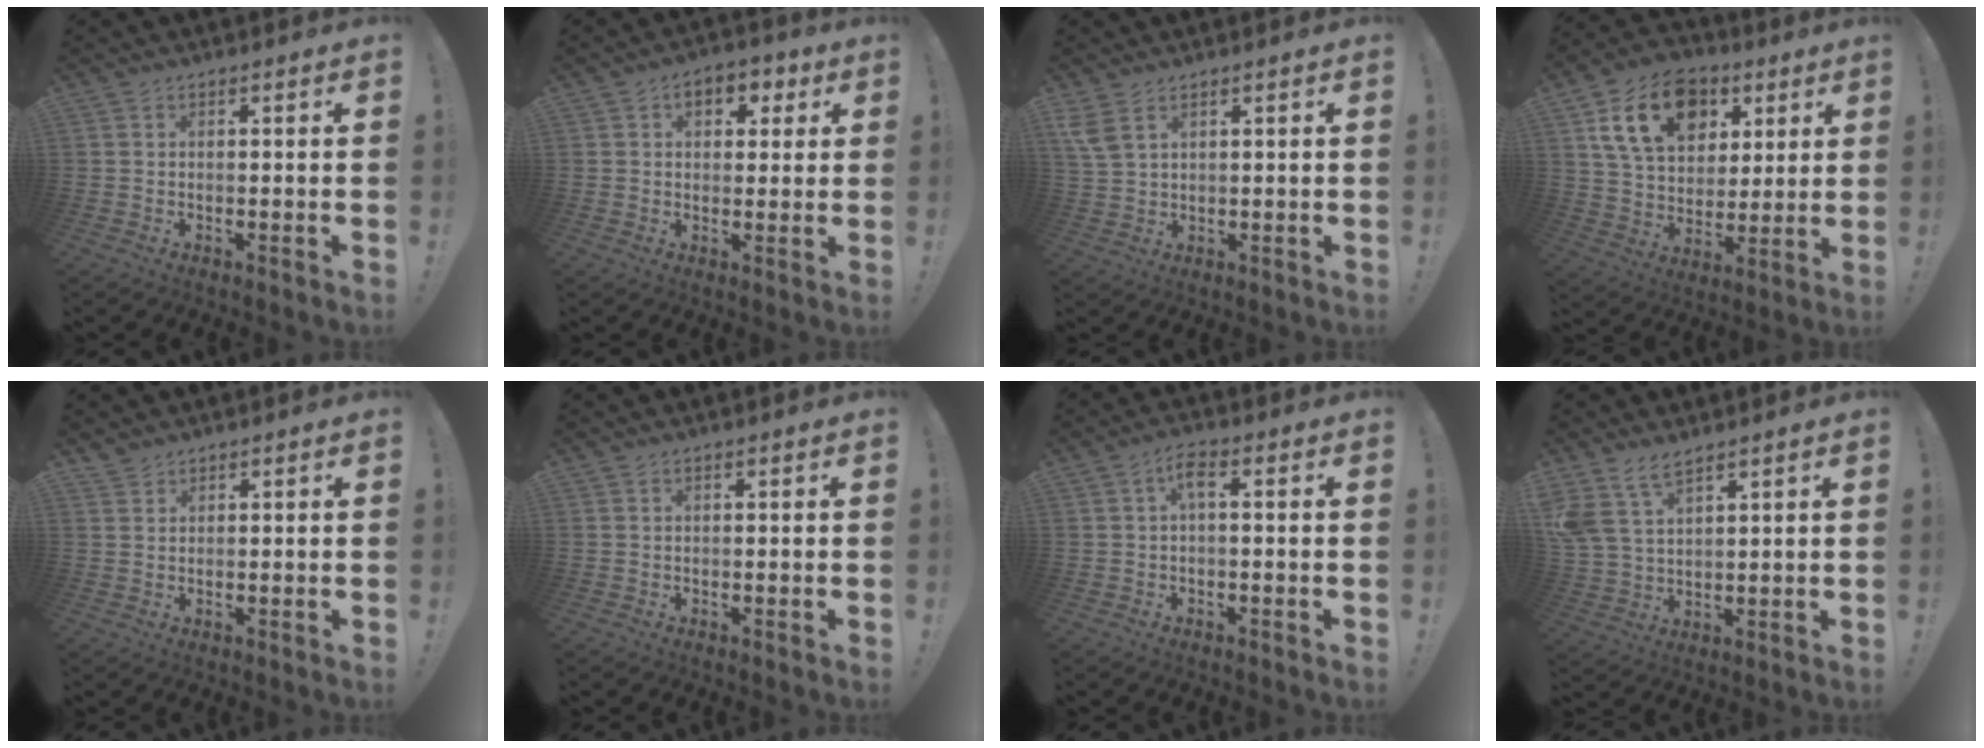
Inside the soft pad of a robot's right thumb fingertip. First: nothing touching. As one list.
[{"total": 6.6, "force": [2.3, 4.6, 4.1], "torque": [-0.045, -0.002, 0.036]}, {"total": 5.3, "force": [3.2, 2.5, 3.4], "torque": [-0.074, -0.013, 0.063]}, {"total": 19.1, "force": [8.1, 13.4, 10.9], "torque": [-0.176, -0.022, 0.154]}, {"total": 2.1, "force": [1.9, 0.8, 0.1], "torque": [0.000, -0.010, 0.037]}, {"total": 0.0}, {"total": 4.0, "force": [0.6, 1.3, 3.8], "torque": [-0.079, 0.010, 0.009]}, {"total": 8.9, "force": [6.5, 4.2, 4.3], "torque": [-0.085, -0.026, 0.131]}]